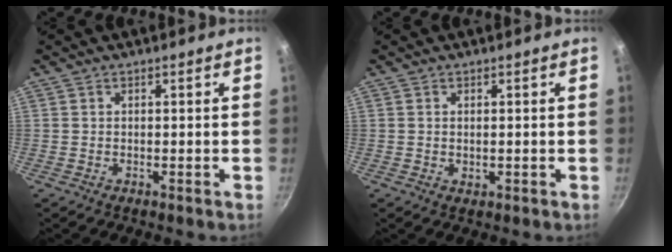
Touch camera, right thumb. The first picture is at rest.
{"total": 1.1, "force": [0.1, 0.6, 0.8], "torque": [-0.013, -0.001, 0.002]}